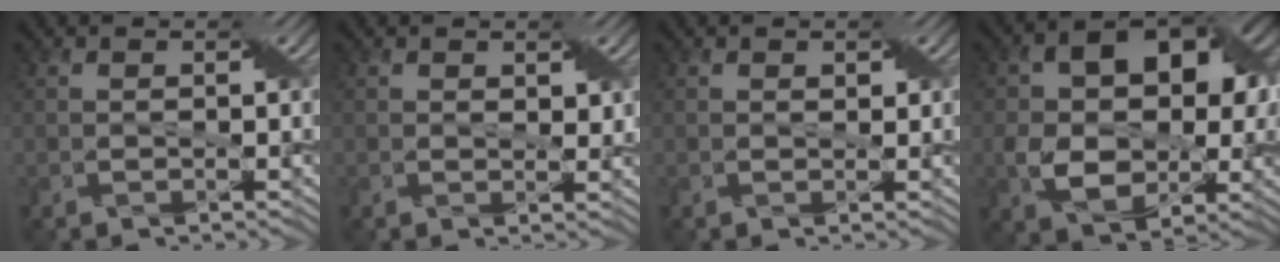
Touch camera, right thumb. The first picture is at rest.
{"total": 1.7, "force": [1.0, 0.9, 1.0], "torque": [-0.018, -0.003, 0.021]}
{"total": 0.8, "force": [0.5, 0.4, 0.4], "torque": [-0.007, -0.001, 0.010]}
{"total": 12.7, "force": [1.0, 8.9, 9.0], "torque": [-0.147, -0.003, 0.018]}